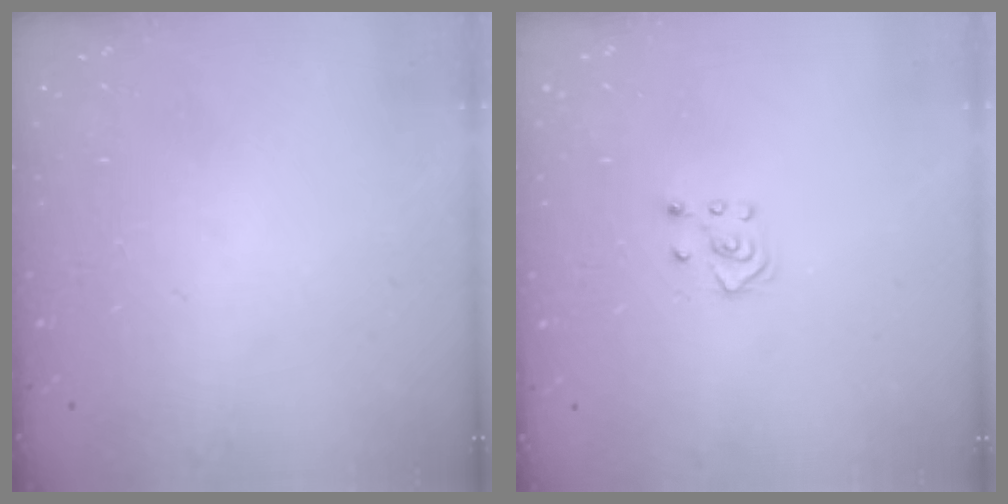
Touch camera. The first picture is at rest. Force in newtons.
{"total": 3.6, "press": 3.6, "slide": 0.6}